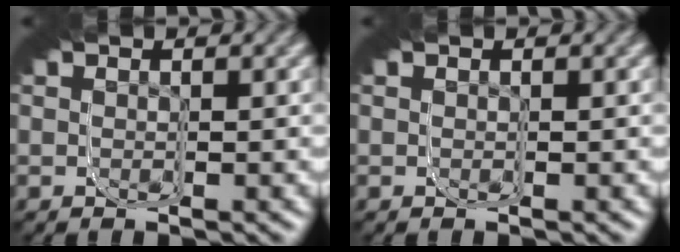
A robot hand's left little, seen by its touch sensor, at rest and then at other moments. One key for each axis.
{"total": 0.0}